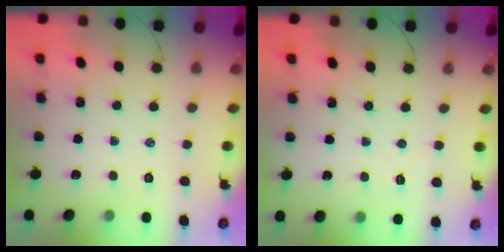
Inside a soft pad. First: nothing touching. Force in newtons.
{"total": 1.8, "press": 1.7, "slide": 0.5}